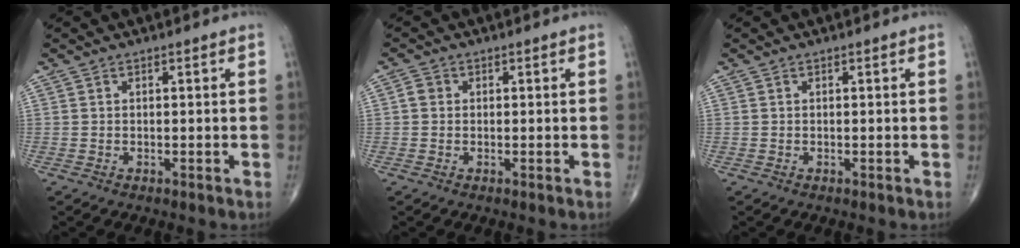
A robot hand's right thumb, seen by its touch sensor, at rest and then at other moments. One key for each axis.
{"total": 1.6, "fx": 0.1, "fy": 1.5, "fz": 0.7, "tx": -0.007, "ty": 0.004, "tz": -0.001}
{"total": 0.0}